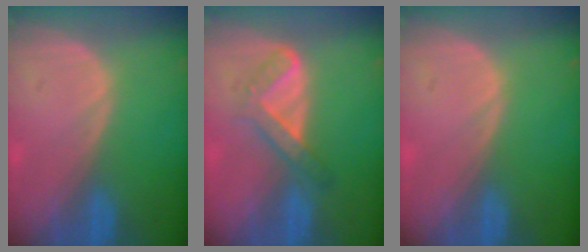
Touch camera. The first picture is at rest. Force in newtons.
{"total": 4.5, "press": 4.4, "slide": 0.7}
{"total": 0.0}